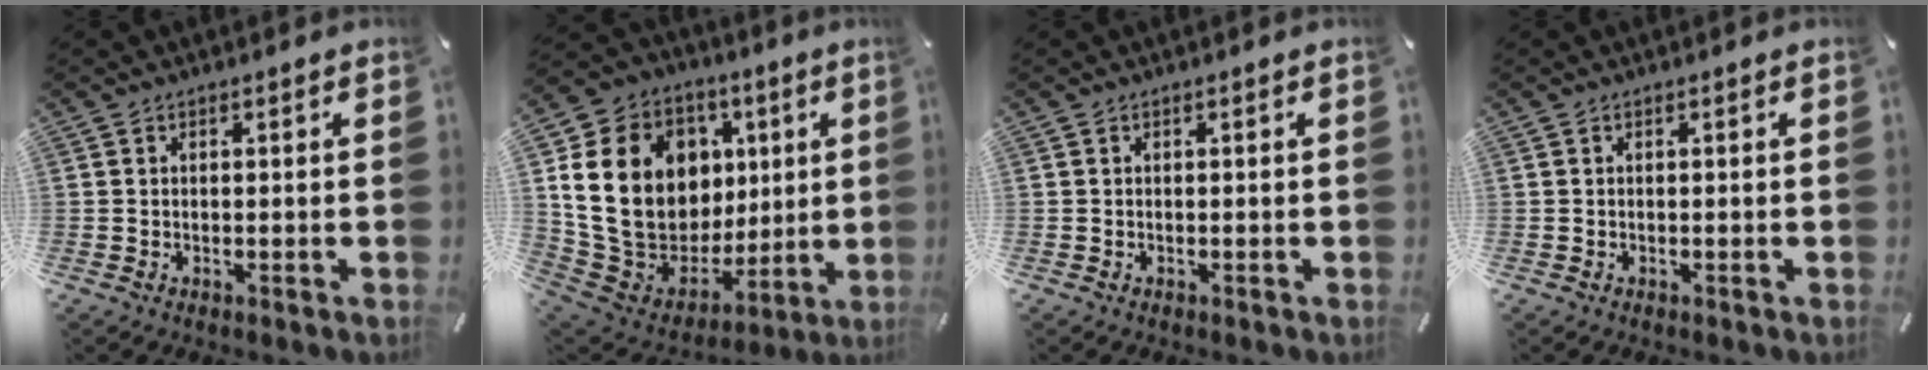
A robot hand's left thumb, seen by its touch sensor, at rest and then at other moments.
{"total": 23.7, "force": [5.4, 18.6, 13.6], "torque": [-0.258, -0.030, 0.121]}
{"total": 0.0}
{"total": 0.0}